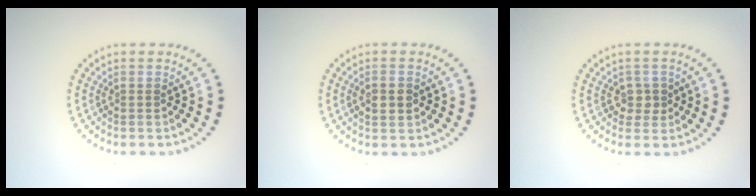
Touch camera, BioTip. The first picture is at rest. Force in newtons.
{"total": 1.9, "press": 1.9, "slide": 0.1}
{"total": 1.5, "press": 1.4, "slide": 0.6}